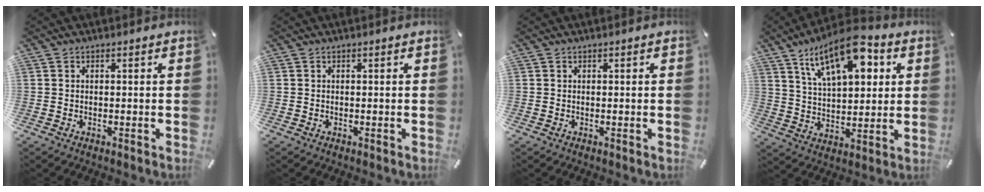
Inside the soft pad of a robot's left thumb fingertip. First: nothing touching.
{"total": 0.0}
{"total": 0.0}
{"total": 17.4, "force": [9.2, 8.0, 12.4], "torque": [-0.209, -0.030, 0.152]}